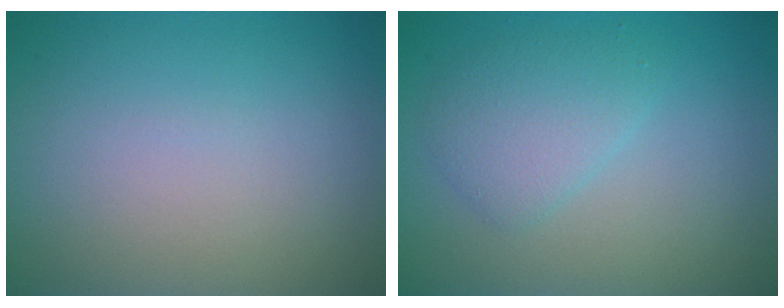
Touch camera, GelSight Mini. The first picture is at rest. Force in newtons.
{"total": 2.7, "press": 2.7, "slide": 0.2}